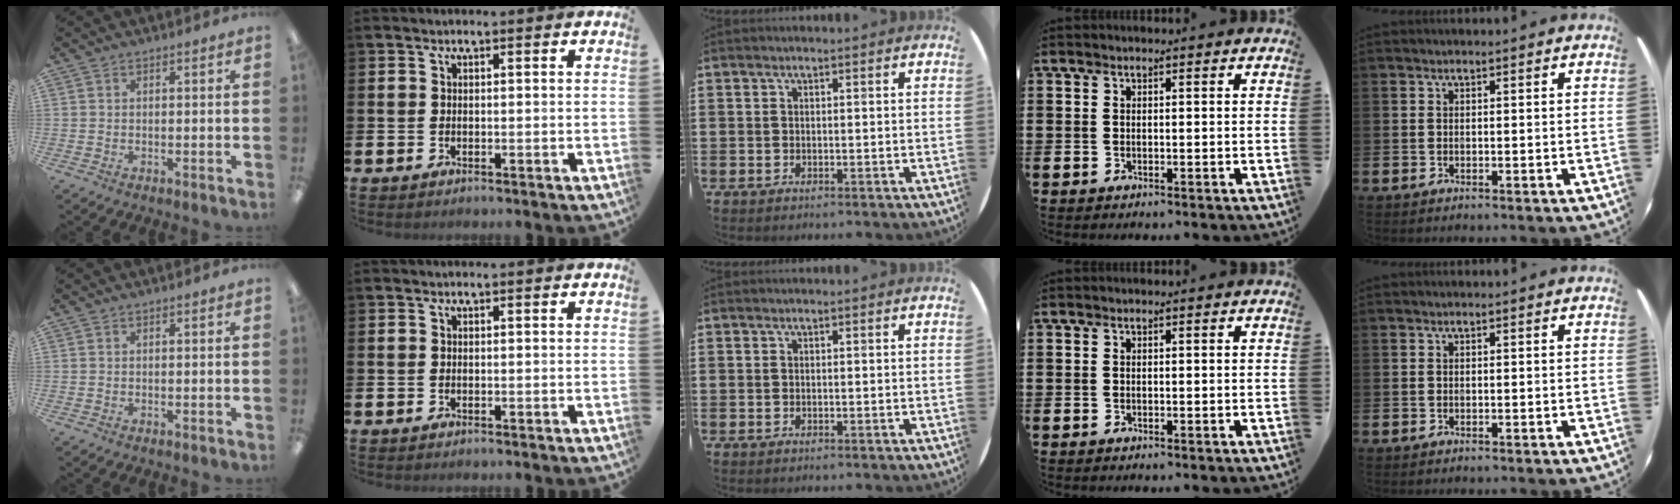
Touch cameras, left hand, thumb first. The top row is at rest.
{}